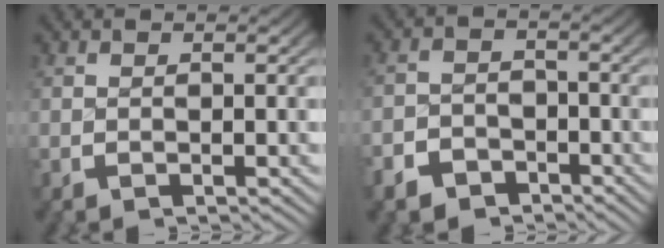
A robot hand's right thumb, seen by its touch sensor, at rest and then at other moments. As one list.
[{"total": 4.6, "force": [-3.4, 3.1, 0.6], "torque": [0.001, -0.017, -0.057]}]